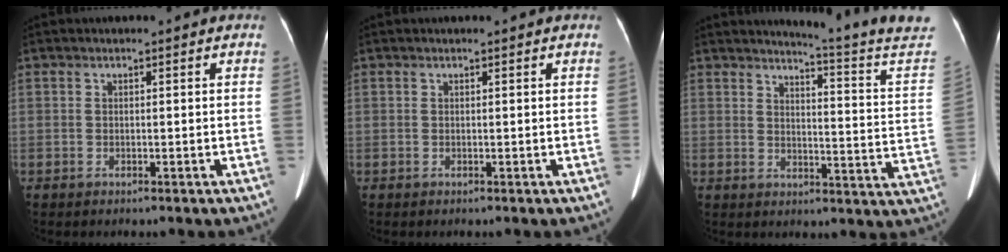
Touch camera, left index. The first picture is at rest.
{"total": 0.0}
{"total": 15.8, "force": [14.9, -3.2, 4.1], "torque": [-0.067, -0.120, 0.164]}